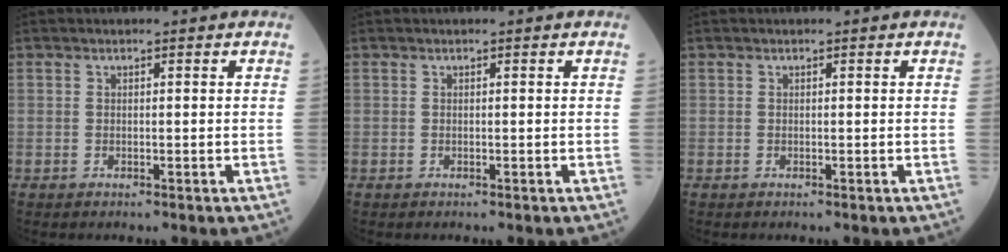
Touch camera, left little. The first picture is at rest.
{"total": 0.0}
{"total": 0.0}